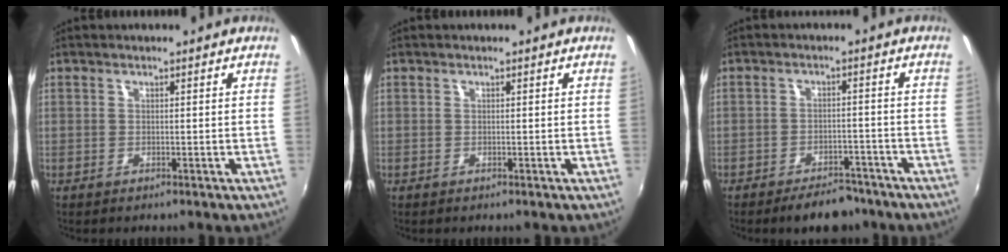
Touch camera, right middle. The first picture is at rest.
{"total": 0.0}
{"total": 7.3, "force": [-5.9, 2.9, 3.0], "torque": [-0.066, 0.008, -0.077]}